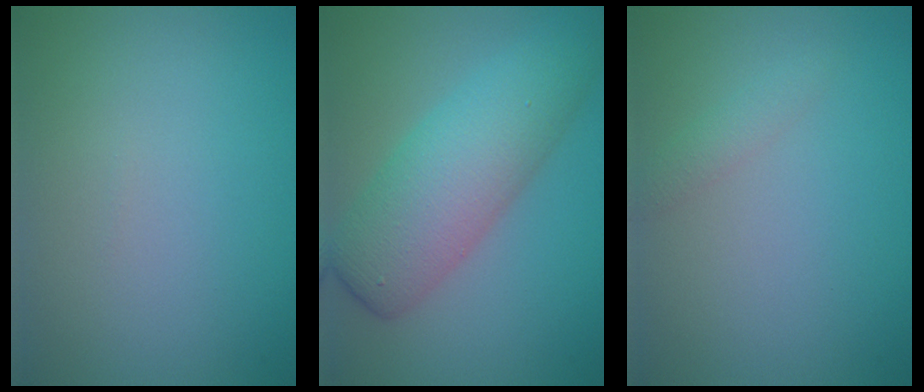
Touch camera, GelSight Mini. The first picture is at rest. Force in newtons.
{"total": 7.5, "press": 7.5, "slide": 0.2}
{"total": 1.2, "press": 1.2, "slide": 0.1}